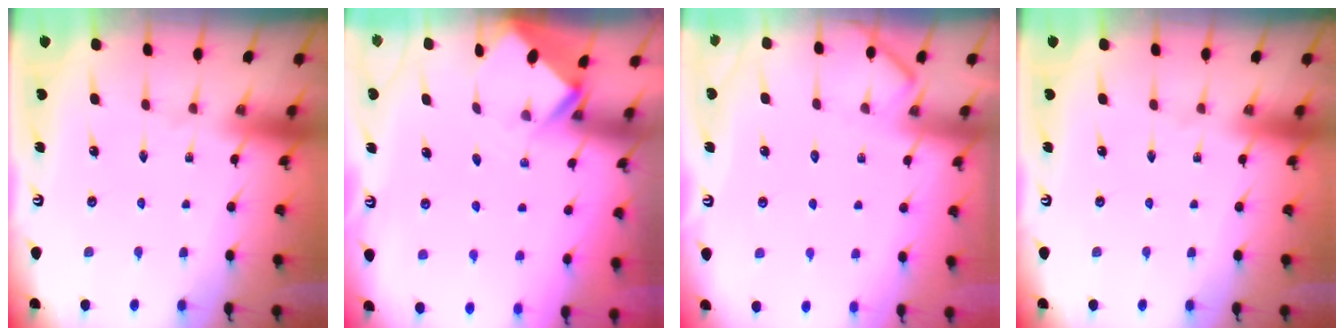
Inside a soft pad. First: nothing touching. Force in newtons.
{"total": 2.5, "press": 2.5, "slide": 0.2}
{"total": 3.5, "press": 3.5, "slide": 0.4}
{"total": 0.0}